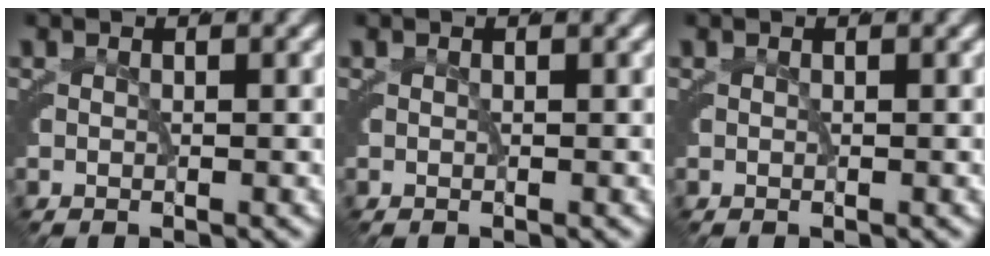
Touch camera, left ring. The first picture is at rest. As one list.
[{"total": 0.0}, {"total": 0.0}]